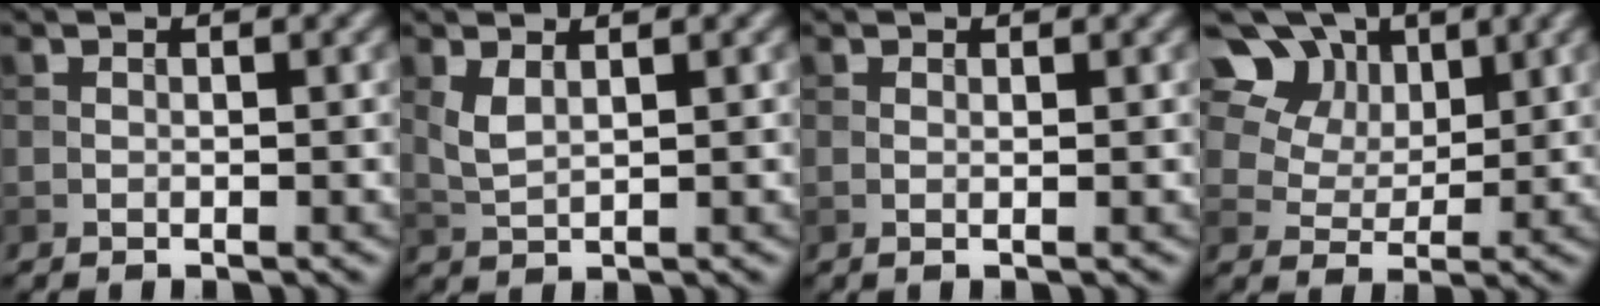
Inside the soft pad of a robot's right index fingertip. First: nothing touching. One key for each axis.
{"total": 2.0, "fx": 0.9, "fy": 0.8, "fz": 1.6, "tx": -0.043, "ty": -0.001, "tz": 0.023}
{"total": 0.5, "fx": 0.1, "fy": 0.0, "fz": 0.5, "tx": -0.009, "ty": 0.000, "tz": 0.000}
{"total": 13.2, "fx": 7.3, "fy": 9.0, "fz": 6.4, "tx": -0.146, "ty": 0.024, "tz": 0.139}